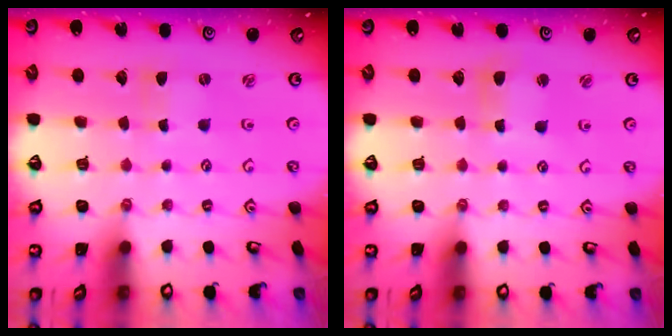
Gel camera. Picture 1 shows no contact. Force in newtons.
{"total": 3.4, "press": 3.3, "slide": 0.4}